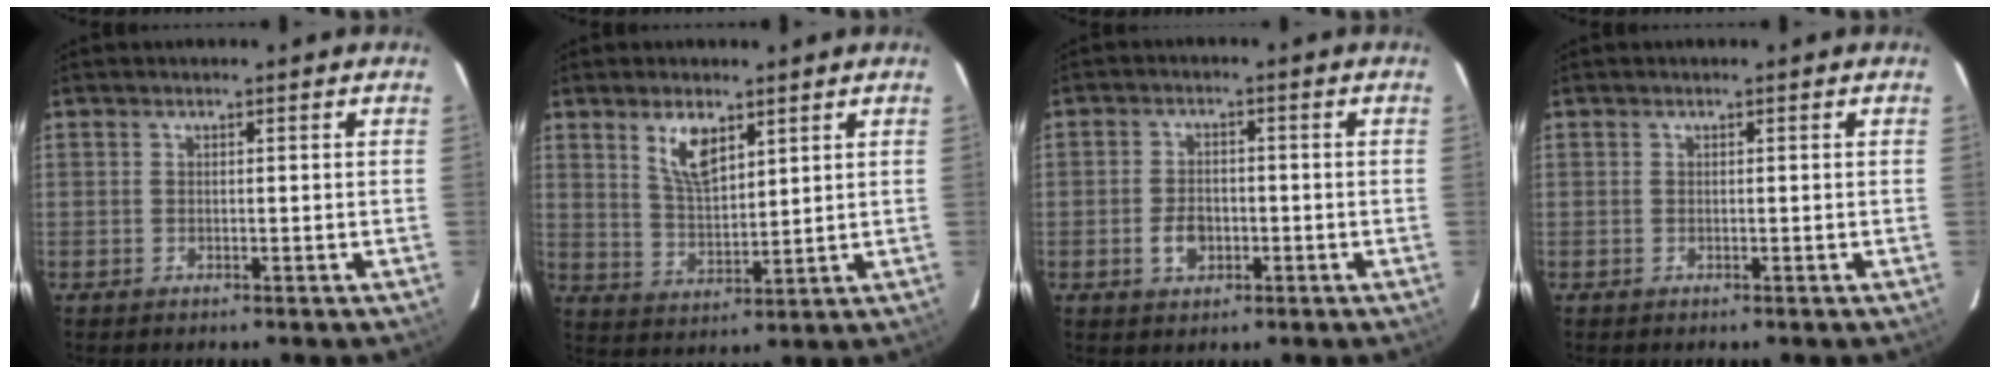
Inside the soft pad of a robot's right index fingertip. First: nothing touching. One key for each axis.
{"total": 7.3, "fx": 4.1, "fy": 3.1, "fz": 5.2, "tx": -0.092, "ty": 0.000, "tz": 0.086}
{"total": 4.6, "fx": -1.5, "fy": 3.2, "fz": 2.9, "tx": -0.058, "ty": 0.005, "tz": -0.022}
{"total": 0.0}